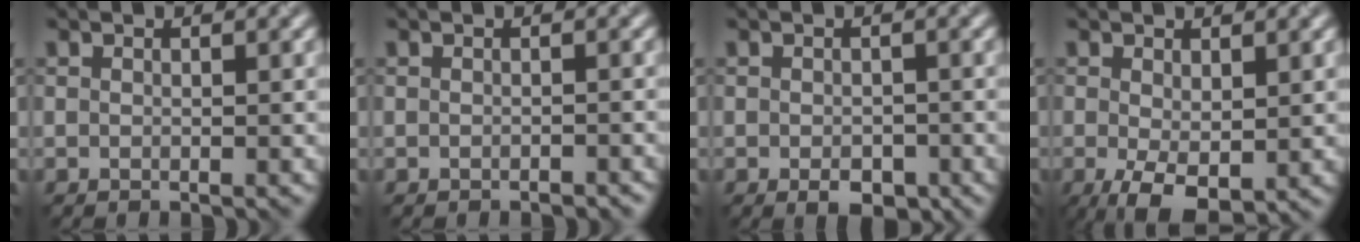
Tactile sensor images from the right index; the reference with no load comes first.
{"total": 0.6, "force": [-0.5, 0.2, 0.3], "torque": [-0.003, 0.000, -0.006]}
{"total": 2.3, "force": [-1.1, 1.3, 1.6], "torque": [-0.025, -0.005, -0.016]}
{"total": 4.6, "force": [-0.9, 2.2, 3.9], "torque": [-0.082, -0.014, -0.011]}